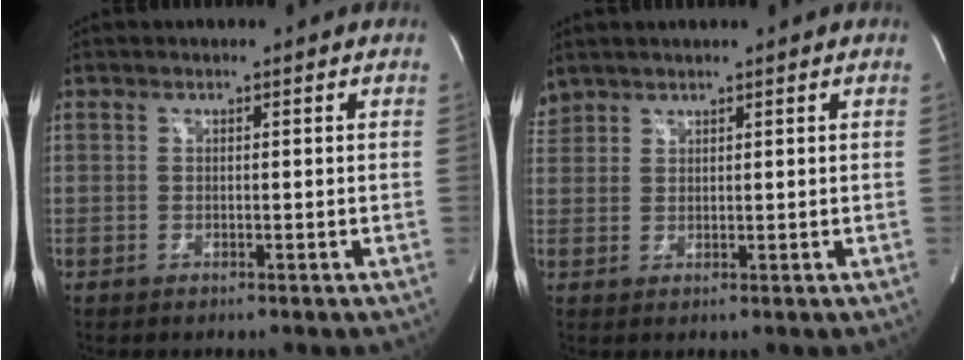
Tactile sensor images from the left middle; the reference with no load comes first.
{"total": 2.4, "force": [2.2, 0.9, 0.0], "torque": [-0.005, 0.014, 0.047]}